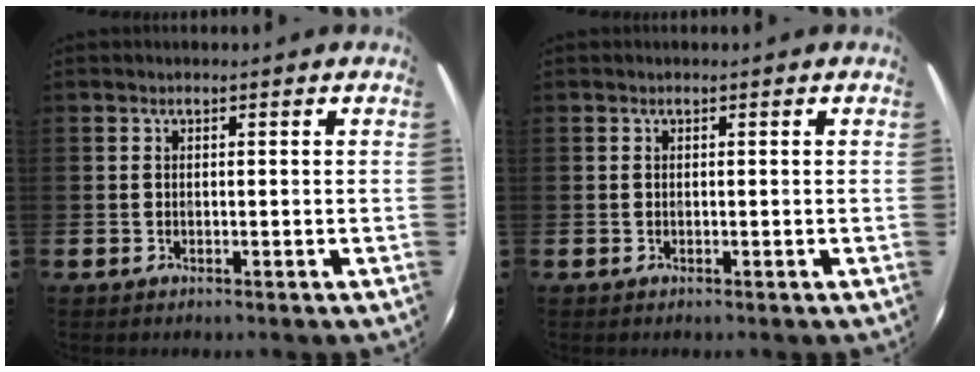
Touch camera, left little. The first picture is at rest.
{"total": 0.0}